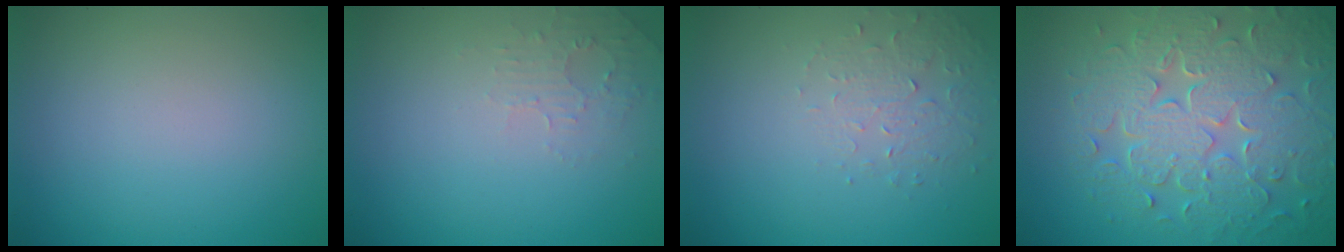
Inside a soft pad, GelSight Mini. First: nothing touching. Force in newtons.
{"total": 1.6, "press": 1.6, "slide": 0.4}
{"total": 1.6, "press": 0.9, "slide": 1.3}
{"total": 8.7, "press": 6.3, "slide": 6.0}